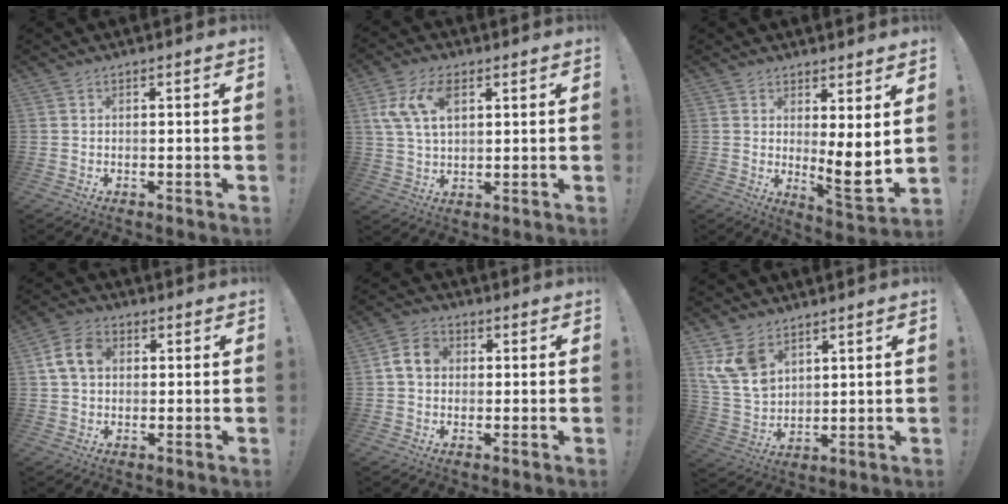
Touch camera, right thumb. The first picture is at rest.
{"total": 11.3, "force": [4.4, 6.9, 7.8], "torque": [-0.155, 0.002, 0.083]}
{"total": 7.4, "force": [2.0, 1.0, 7.1], "torque": [-0.085, -0.049, 0.034]}
{"total": 9.1, "force": [1.9, 6.6, 5.9], "torque": [-0.104, 0.015, 0.040]}
{"total": 7.1, "force": [0.8, 5.6, 4.3], "torque": [-0.067, 0.017, 0.019]}
{"total": 11.0, "force": [6.0, 7.5, 5.3], "torque": [-0.114, -0.027, 0.123]}